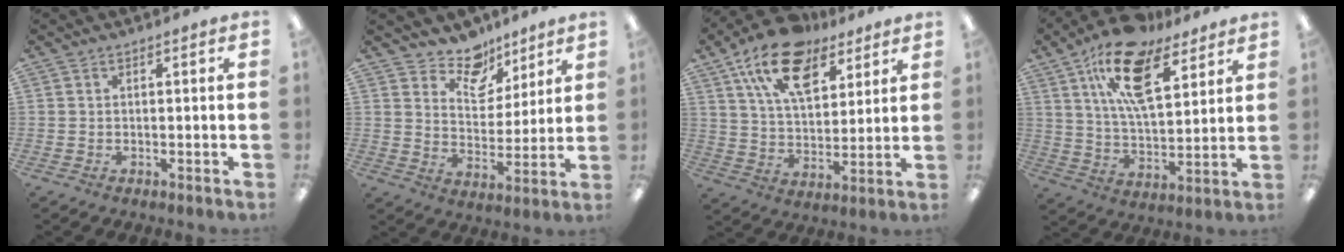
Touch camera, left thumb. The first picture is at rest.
{"total": 10.9, "force": [8.8, 5.8, 2.9], "torque": [-0.057, -0.058, 0.164]}
{"total": 17.6, "force": [11.3, 9.3, 9.8], "torque": [-0.170, -0.048, 0.202]}
{"total": 18.6, "force": [11.3, 8.3, 12.2], "torque": [-0.214, -0.041, 0.198]}